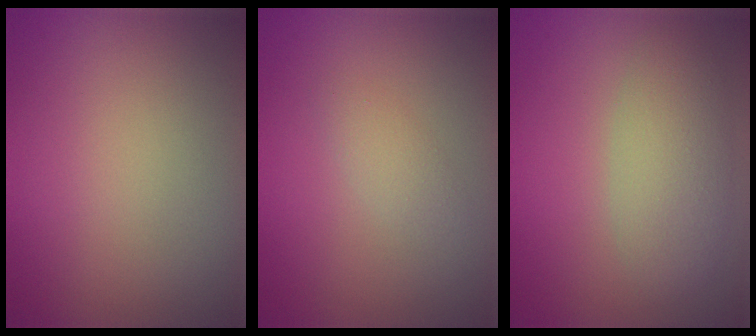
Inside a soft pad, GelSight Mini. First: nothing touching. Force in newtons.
{"total": 1.2, "press": 1.2, "slide": 0.0}
{"total": 3.5, "press": 3.5, "slide": 0.2}